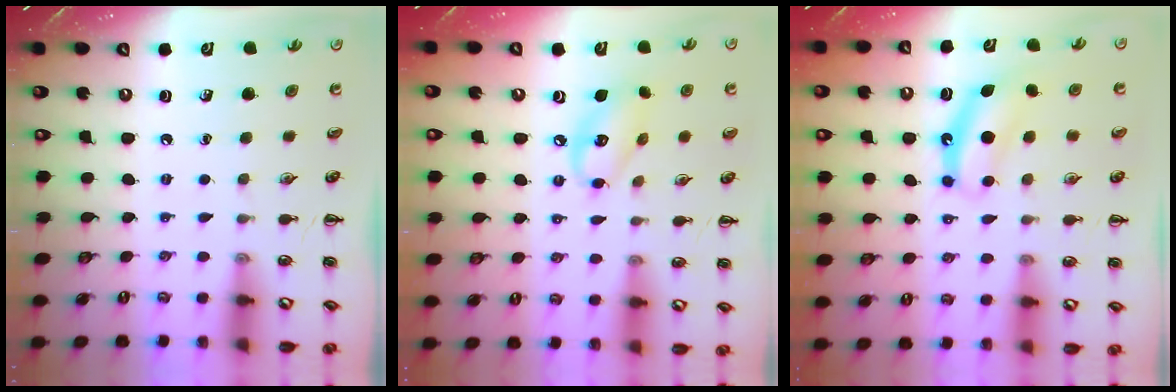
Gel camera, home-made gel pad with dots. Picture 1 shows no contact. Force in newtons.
{"total": 10.1, "press": 9.9, "slide": 1.9}
{"total": 6.4, "press": 6.4, "slide": 1.0}